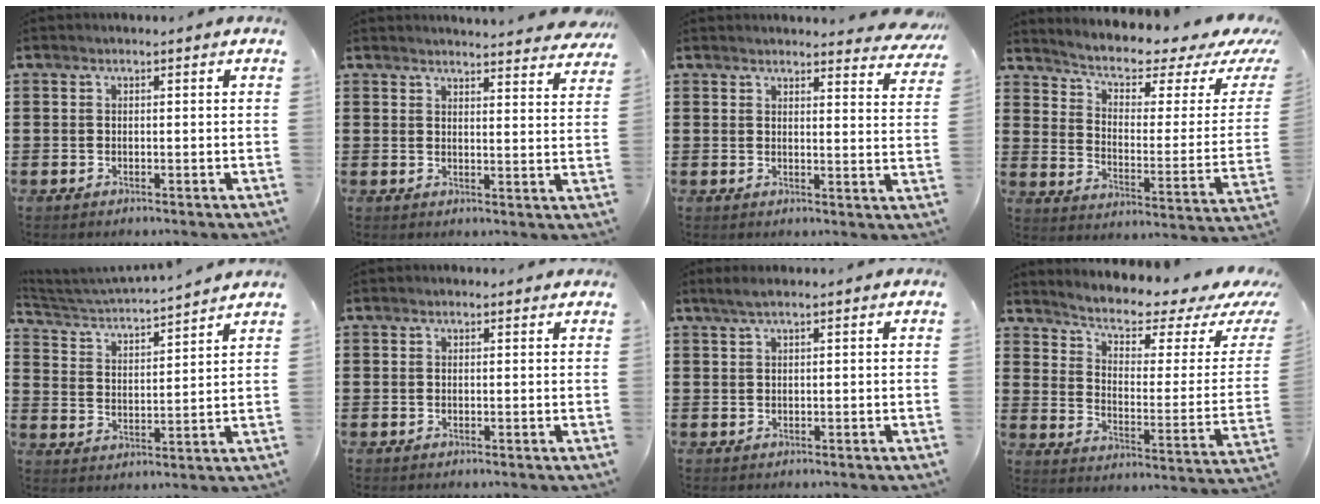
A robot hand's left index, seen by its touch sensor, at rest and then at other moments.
{"total": 3.6, "force": [3.6, -0.2, 0.5], "torque": [-0.015, -0.019, 0.065]}
{"total": 3.5, "force": [3.4, 0.1, 0.8], "torque": [-0.013, -0.019, 0.061]}
{"total": 4.3, "force": [2.7, 1.4, 3.1], "torque": [-0.067, -0.024, 0.038]}
{"total": 3.5, "force": [3.4, -0.2, 1.0], "torque": [-0.040, -0.032, 0.050]}
{"total": 0.5, "force": [0.4, 0.2, 0.2], "torque": [-0.005, 0.003, 0.007]}
{"total": 1.4, "force": [0.7, 0.1, 1.1], "torque": [-0.022, -0.001, 0.014]}
{"total": 4.6, "force": [3.2, 1.3, 3.0], "torque": [-0.067, -0.025, 0.048]}